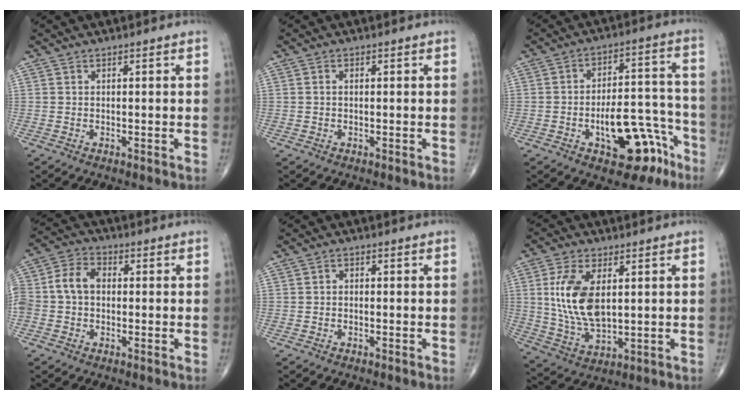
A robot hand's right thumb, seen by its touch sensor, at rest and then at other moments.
{"total": 0.6, "force": [0.0, 0.4, 0.5], "torque": [-0.012, 0.001, 0.000]}
{"total": 15.5, "force": [-7.4, 7.3, 11.5], "torque": [-0.128, 0.065, -0.095]}
{"total": 9.7, "force": [0.0, 7.3, 6.4], "torque": [-0.127, 0.036, -0.007]}
{"total": 1.0, "force": [-0.2, 0.7, 0.6], "torque": [-0.003, 0.003, -0.008]}
{"total": 13.0, "force": [2.4, 6.9, 10.8], "torque": [-0.212, -0.014, 0.055]}